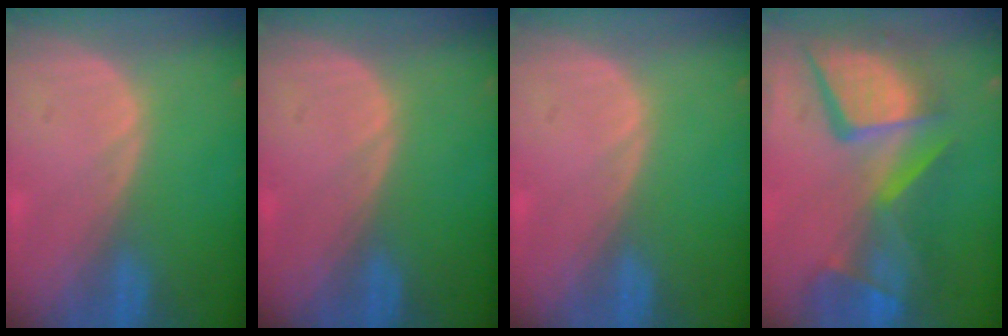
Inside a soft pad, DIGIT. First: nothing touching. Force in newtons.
{"total": 0.0}
{"total": 0.0}
{"total": 13.8, "press": 11.2, "slide": 8.0}